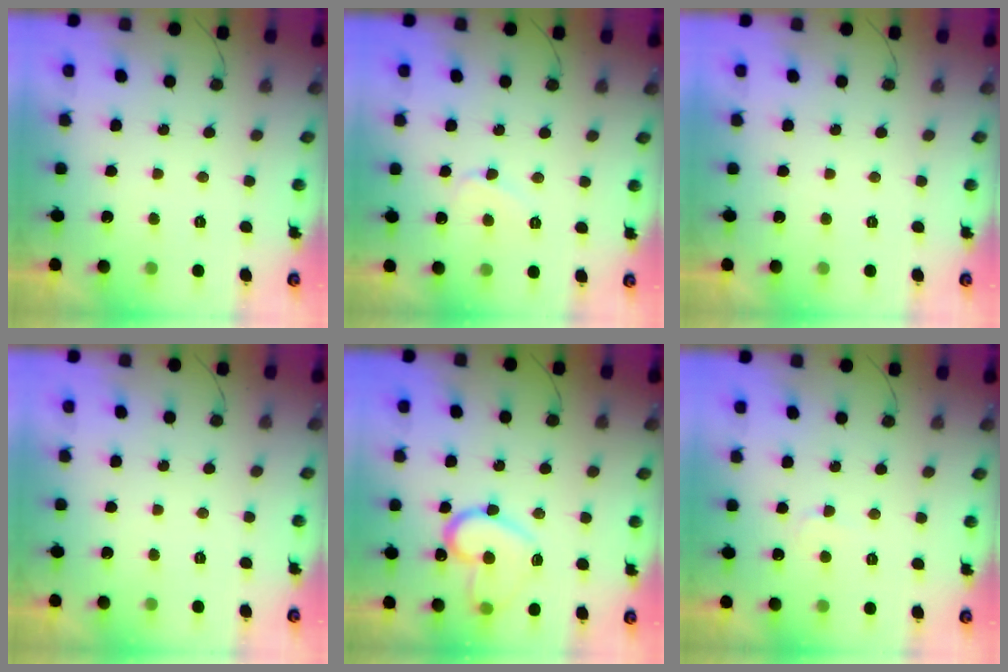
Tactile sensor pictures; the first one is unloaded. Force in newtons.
{"total": 5.3, "press": 5.2, "slide": 0.6}
{"total": 2.0, "press": 2.0, "slide": 0.1}
{"total": 0.0}
{"total": 15.5, "press": 15.4, "slide": 1.3}
{"total": 2.7, "press": 2.7, "slide": 0.2}